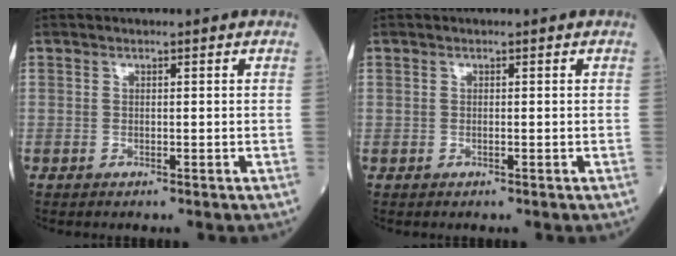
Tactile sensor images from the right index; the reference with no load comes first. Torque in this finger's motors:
{"motor_torque": [0.00, -0.01, 0.08, 0.01]}